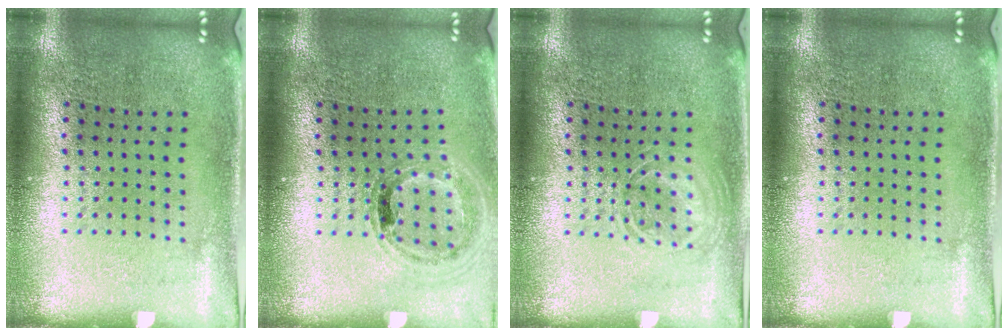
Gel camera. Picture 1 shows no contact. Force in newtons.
{"total": 0.9, "press": 0.9, "slide": 0.1}
{"total": 1.7, "press": 1.7, "slide": 0.3}
{"total": 0.0}